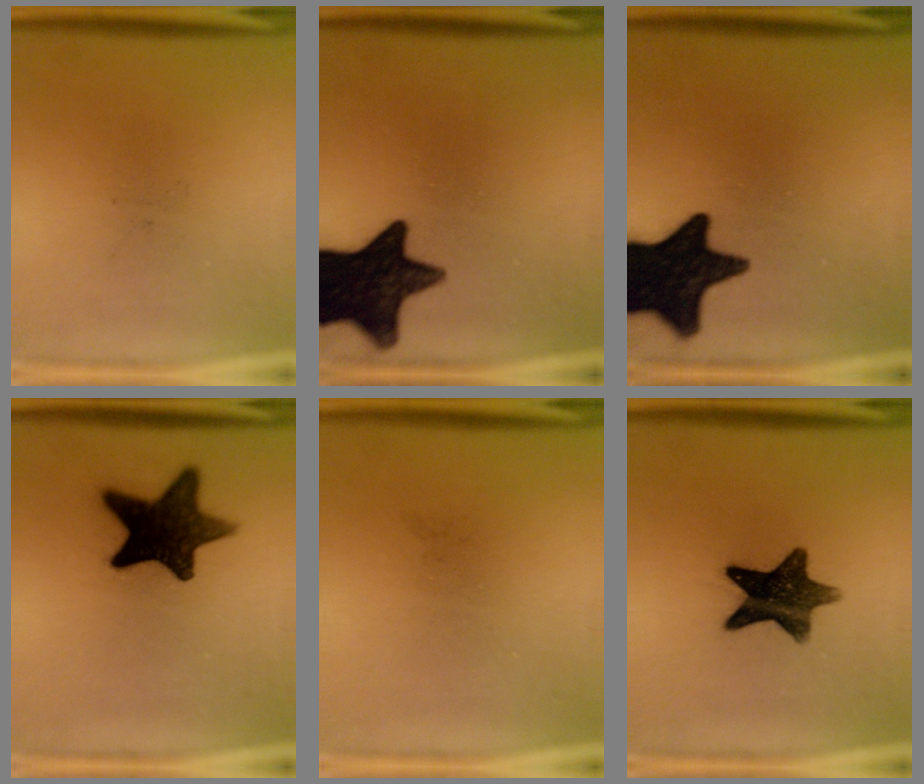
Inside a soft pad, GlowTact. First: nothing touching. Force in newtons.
{"total": 16.3}
{"total": 17.3}
{"total": 15.6}
{"total": 0.0}
{"total": 12.2}